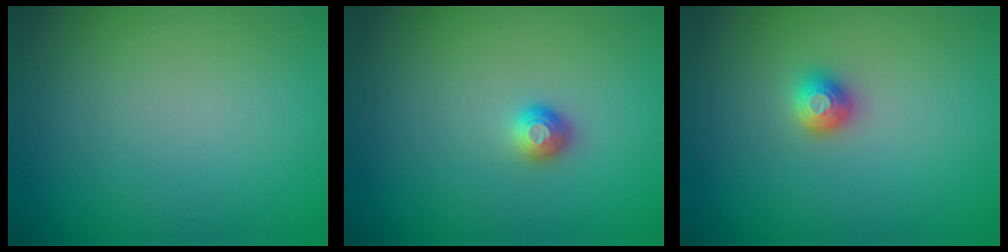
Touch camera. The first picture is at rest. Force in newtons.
{"total": 1.1, "press": 1.0, "slide": 0.4}
{"total": 1.4, "press": 1.2, "slide": 0.6}